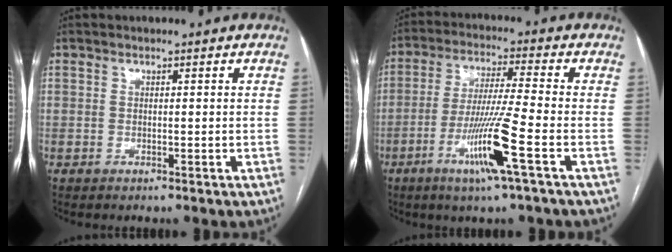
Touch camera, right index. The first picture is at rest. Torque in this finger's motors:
{"motor_torque": [0.98, -0.17, 0.89, 0.21]}